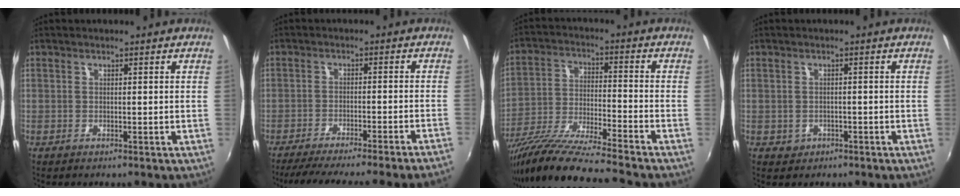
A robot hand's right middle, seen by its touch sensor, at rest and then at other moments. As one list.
[{"total": 15.4, "force": [-13.6, -2.1, 6.9], "torque": [-0.125, -0.028, -0.196]}, {"total": 14.8, "force": [-12.7, -0.7, 7.6], "torque": [-0.149, -0.033, -0.229]}, {"total": 2.3, "force": [-0.8, 2.0, 0.6], "torque": [-0.016, -0.003, -0.008]}]